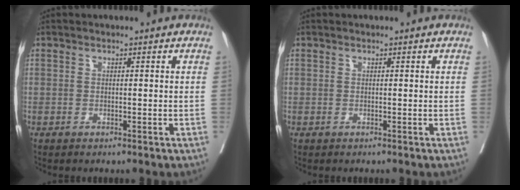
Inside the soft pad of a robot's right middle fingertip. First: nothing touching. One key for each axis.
{"total": 0.0}